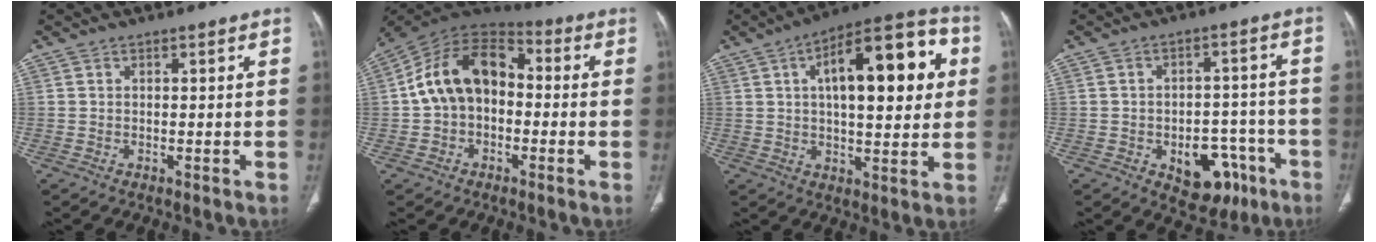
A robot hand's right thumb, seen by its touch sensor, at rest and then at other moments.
{"total": 14.8, "force": [-0.2, 10.5, 10.4], "torque": [-0.161, 0.045, -0.018]}
{"total": 21.0, "force": [4.9, 8.7, 18.5], "torque": [-0.229, 0.018, 0.062]}
{"total": 11.4, "force": [-5.3, 7.2, 7.0], "torque": [-0.054, 0.041, -0.061]}